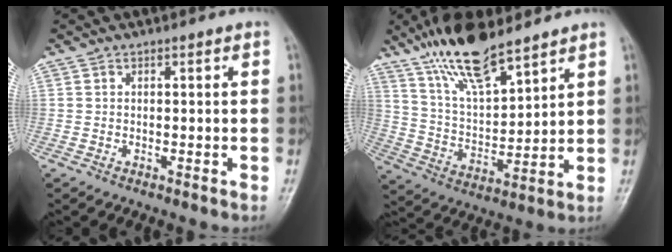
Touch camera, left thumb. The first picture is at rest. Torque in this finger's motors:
{"motor_torque": [1.46, -0.14, 1.50, -1.28, 0.36]}